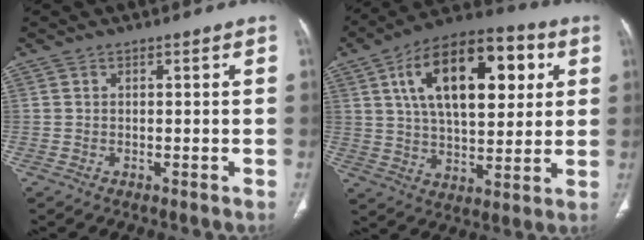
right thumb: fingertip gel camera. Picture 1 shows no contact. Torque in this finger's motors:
{"motor_torque": [0.26, 4.75, 1.34, -0.24, 0.54]}